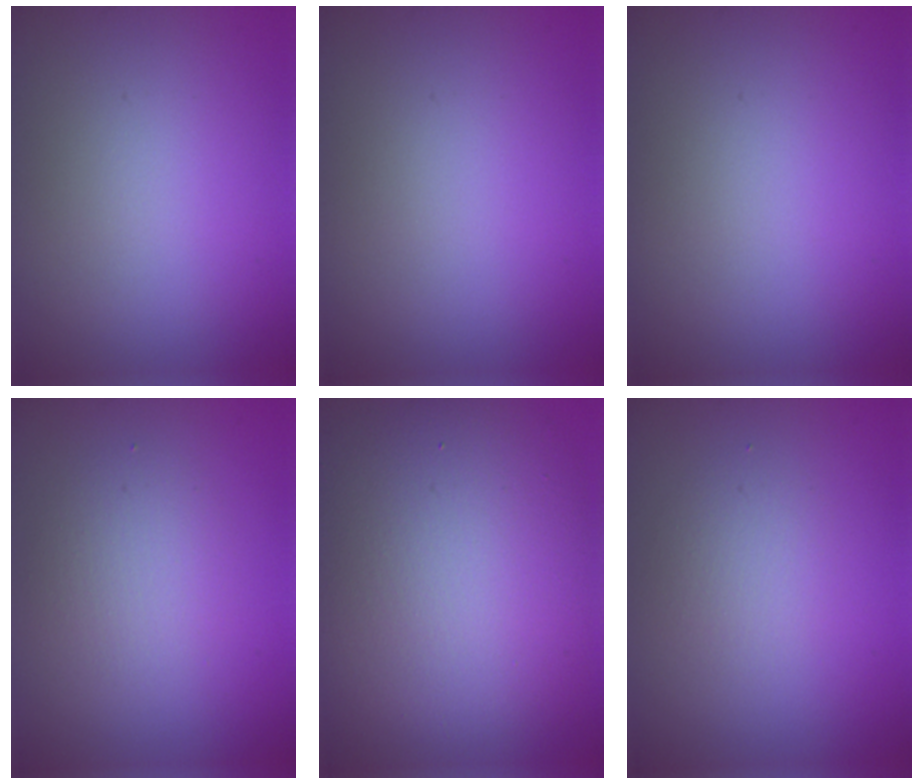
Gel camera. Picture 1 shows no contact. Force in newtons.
{"total": 0.0}
{"total": 0.0}
{"total": 2.3, "press": 2.3, "slide": 0.2}
{"total": 12.9, "press": 12.9, "slide": 0.4}
{"total": 1.7, "press": 1.7, "slide": 0.1}